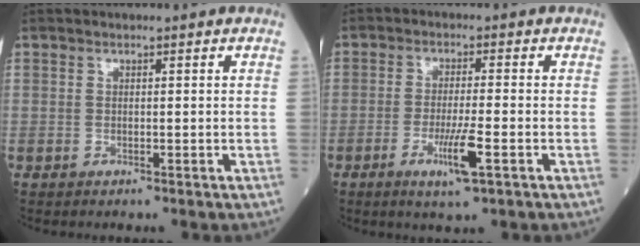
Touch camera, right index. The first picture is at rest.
{"total": 6.0, "force": [-2.4, 0.1, 5.5], "torque": [-0.105, -0.012, -0.040]}